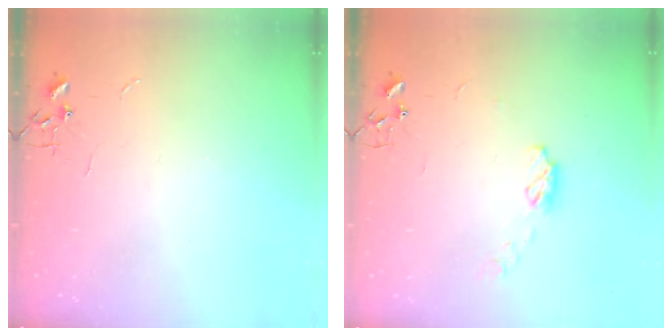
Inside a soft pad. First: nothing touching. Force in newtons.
{"total": 5.4, "press": 5.3, "slide": 0.4}